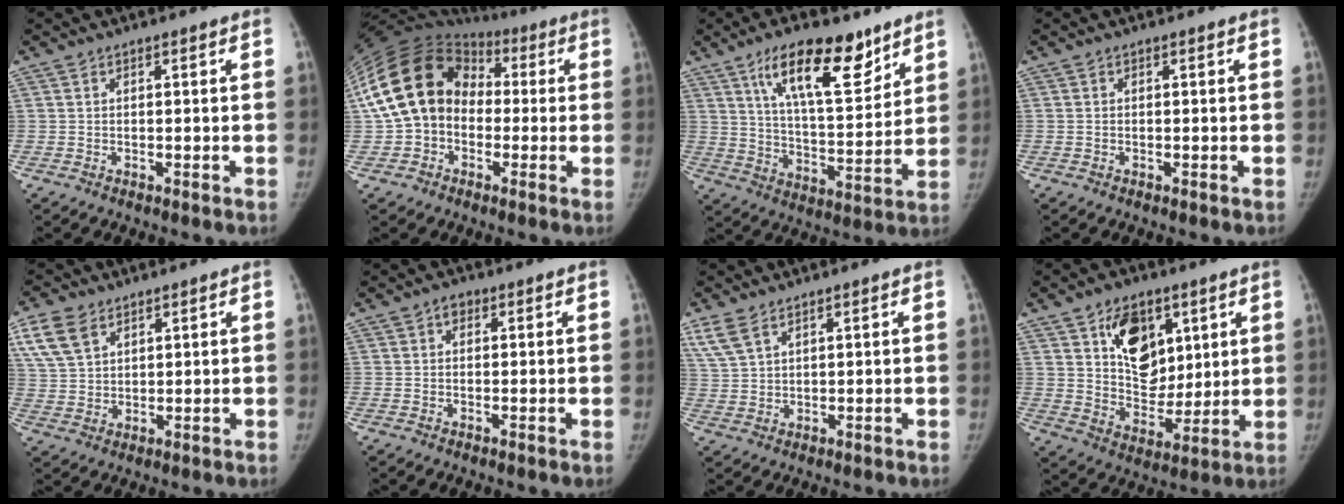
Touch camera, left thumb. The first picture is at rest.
{"total": 19.4, "force": [0.3, 15.4, 11.8], "torque": [-0.232, 0.048, -0.001]}
{"total": 15.6, "force": [10.0, 5.5, 10.6], "torque": [-0.141, -0.060, 0.174]}
{"total": 0.0}
{"total": 8.5, "force": [4.7, 5.2, 4.7], "torque": [-0.090, -0.005, 0.099]}
{"total": 1.6, "force": [0.6, 1.2, 0.8], "torque": [-0.002, 0.002, 0.004]}
{"total": 5.2, "force": [3.5, 2.3, 3.0], "torque": [-0.065, -0.002, 0.083]}
{"total": 14.0, "force": [6.4, 9.3, 8.2], "torque": [-0.084, -0.042, 0.118]}